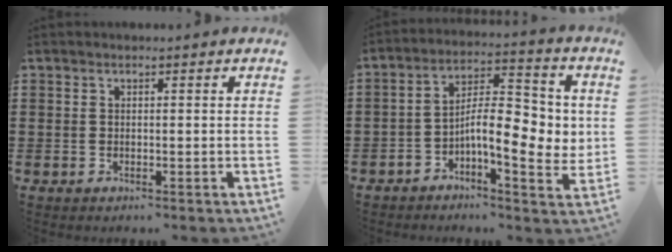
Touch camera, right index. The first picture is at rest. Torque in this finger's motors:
{"motor_torque": [1.15, -0.71, 0.38, 0.10]}